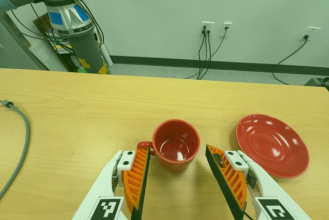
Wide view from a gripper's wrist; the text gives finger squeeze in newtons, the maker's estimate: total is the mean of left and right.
{"total": 0.0}